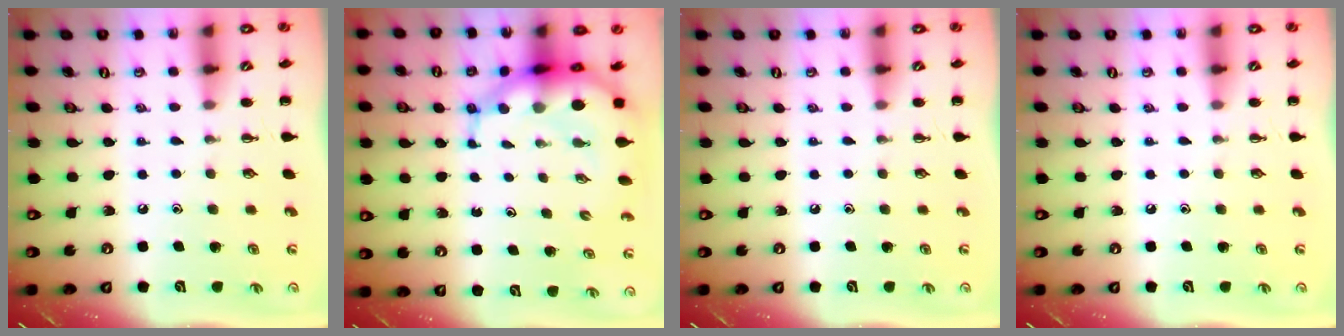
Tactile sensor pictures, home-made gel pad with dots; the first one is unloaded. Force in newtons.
{"total": 10.7, "press": 10.3, "slide": 2.9}
{"total": 0.0}
{"total": 0.0}